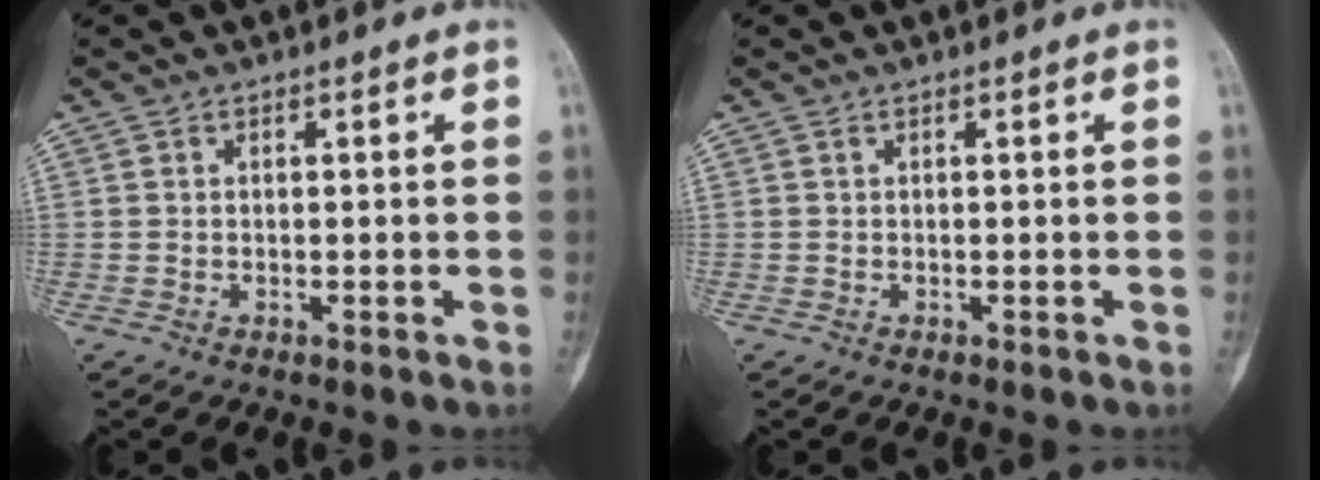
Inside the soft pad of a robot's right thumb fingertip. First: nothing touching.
{"total": 0.0}